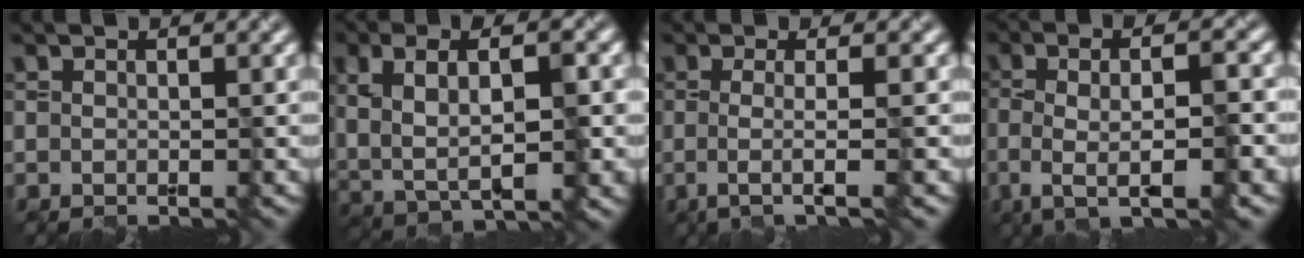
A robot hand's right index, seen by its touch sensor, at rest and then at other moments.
{"total": 7.5, "force": [0.6, 3.4, 6.7], "torque": [-0.128, 0.000, 0.016]}
{"total": 3.1, "force": [-0.8, 0.5, 2.9], "torque": [-0.046, -0.011, -0.012]}
{"total": 6.2, "force": [-1.4, 1.4, 5.9], "torque": [-0.090, -0.007, -0.022]}